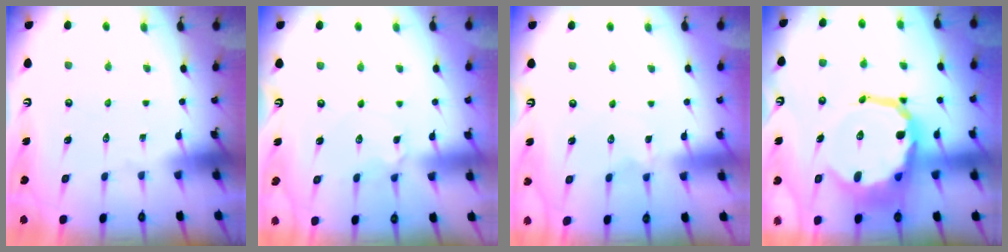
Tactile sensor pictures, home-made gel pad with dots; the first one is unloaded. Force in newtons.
{"total": 4.2, "press": 4.2, "slide": 0.4}
{"total": 1.9, "press": 1.9, "slide": 0.2}
{"total": 14.4, "press": 13.9, "slide": 3.4}